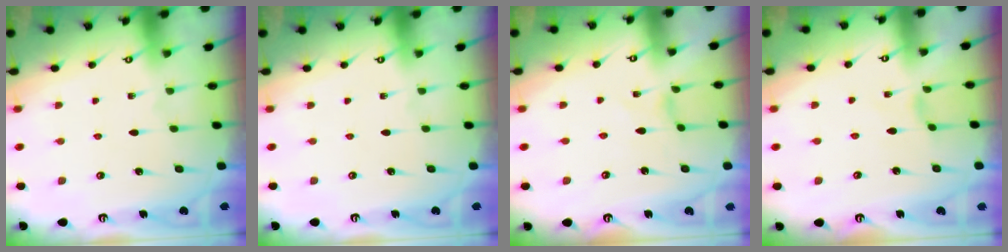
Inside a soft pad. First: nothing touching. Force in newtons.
{"total": 0.0}
{"total": 0.0}
{"total": 0.0}